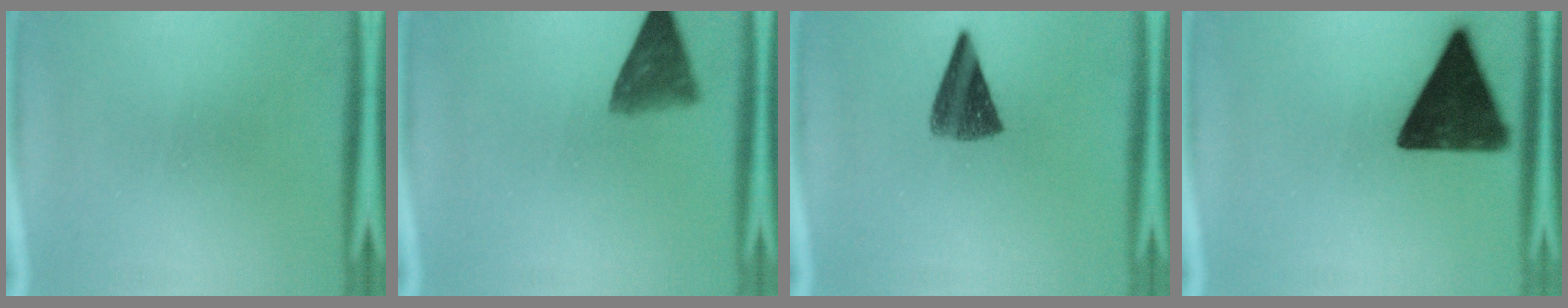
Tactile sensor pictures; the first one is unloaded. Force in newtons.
{"total": 6.8}
{"total": 8.0}
{"total": 13.3}